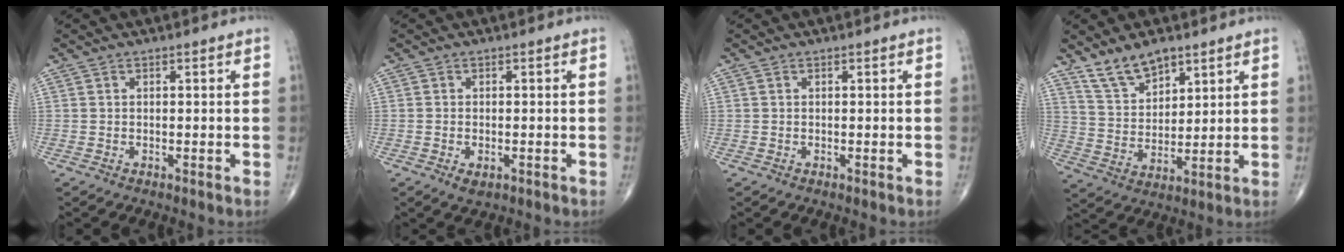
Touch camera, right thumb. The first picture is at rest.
{"total": 2.2, "force": [-0.9, 1.2, 1.6], "torque": [-0.025, 0.000, -0.012]}
{"total": 0.0}
{"total": 8.6, "force": [6.4, 4.0, 4.0], "torque": [-0.053, -0.039, 0.128]}